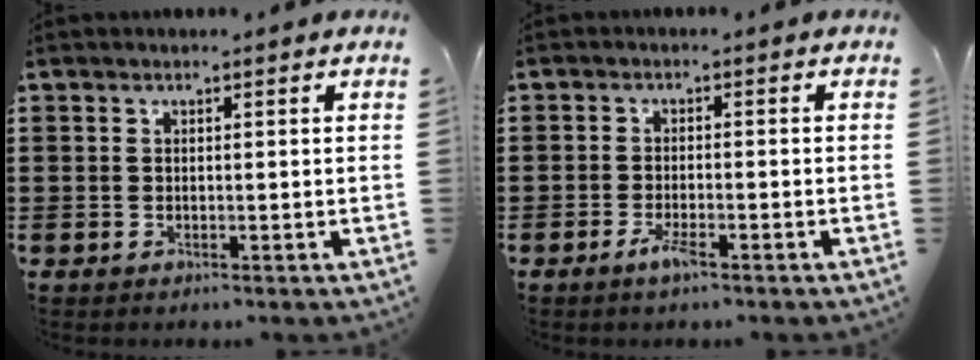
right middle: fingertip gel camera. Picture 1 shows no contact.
{"total": 2.8, "force": [-1.6, 0.4, 2.2], "torque": [-0.049, -0.005, -0.033]}